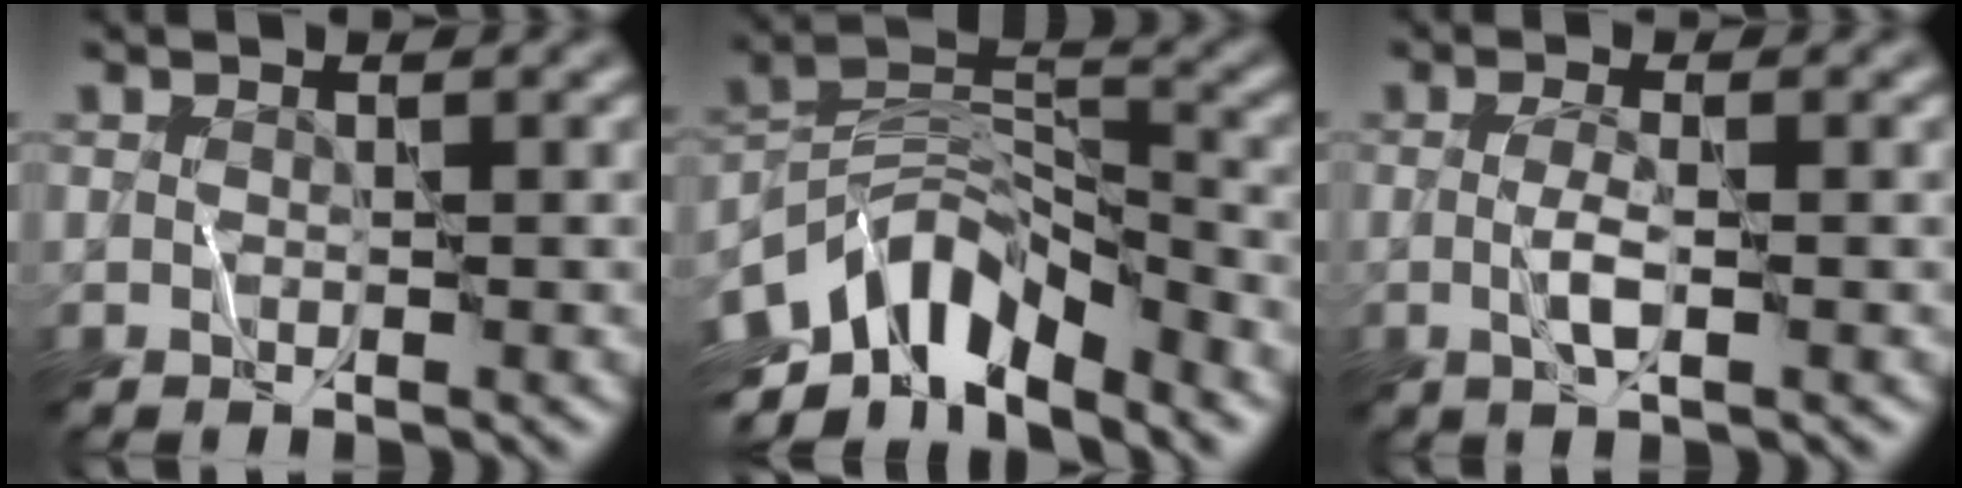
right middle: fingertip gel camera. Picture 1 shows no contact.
{"total": 9.3, "force": [-5.7, 4.0, 6.0], "torque": [-0.096, 0.004, -0.119]}
{"total": 2.0, "force": [-0.3, 0.2, 2.0], "torque": [-0.040, 0.001, -0.010]}